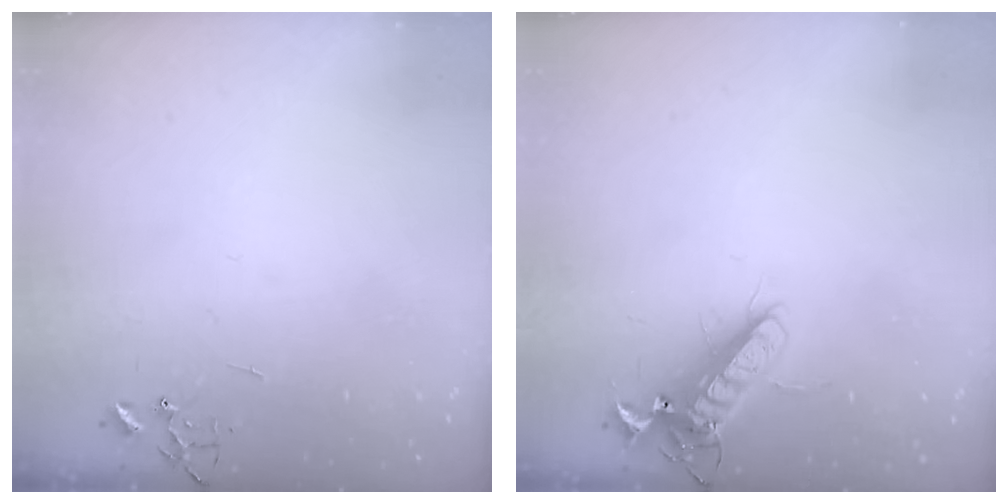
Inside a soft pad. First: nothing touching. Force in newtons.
{"total": 12.6, "press": 12.4, "slide": 2.4}